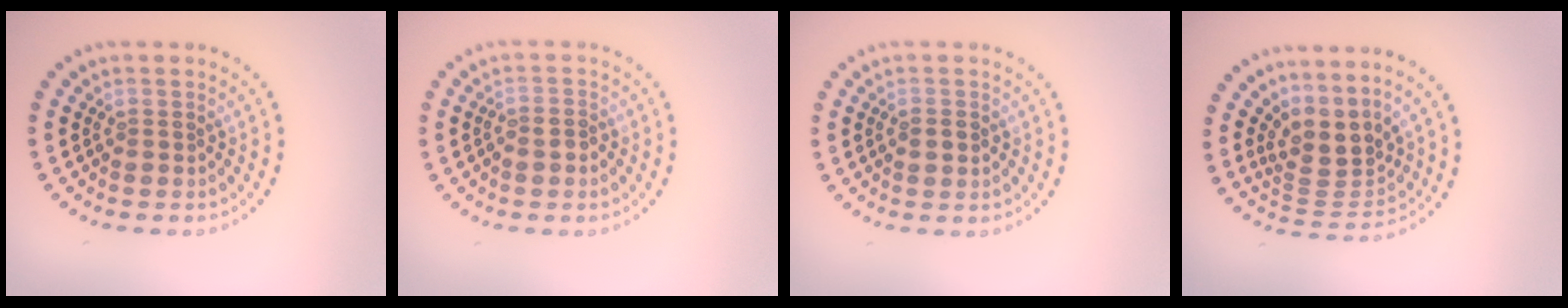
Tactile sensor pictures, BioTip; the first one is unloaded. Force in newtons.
{"total": 1.2, "press": 0.9, "slide": 0.7}
{"total": 1.7, "press": 1.7, "slide": 0.0}
{"total": 3.5, "press": 2.6, "slide": 2.4}